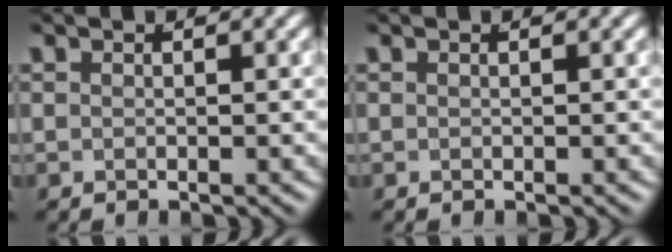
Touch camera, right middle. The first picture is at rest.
{"total": 0.0}